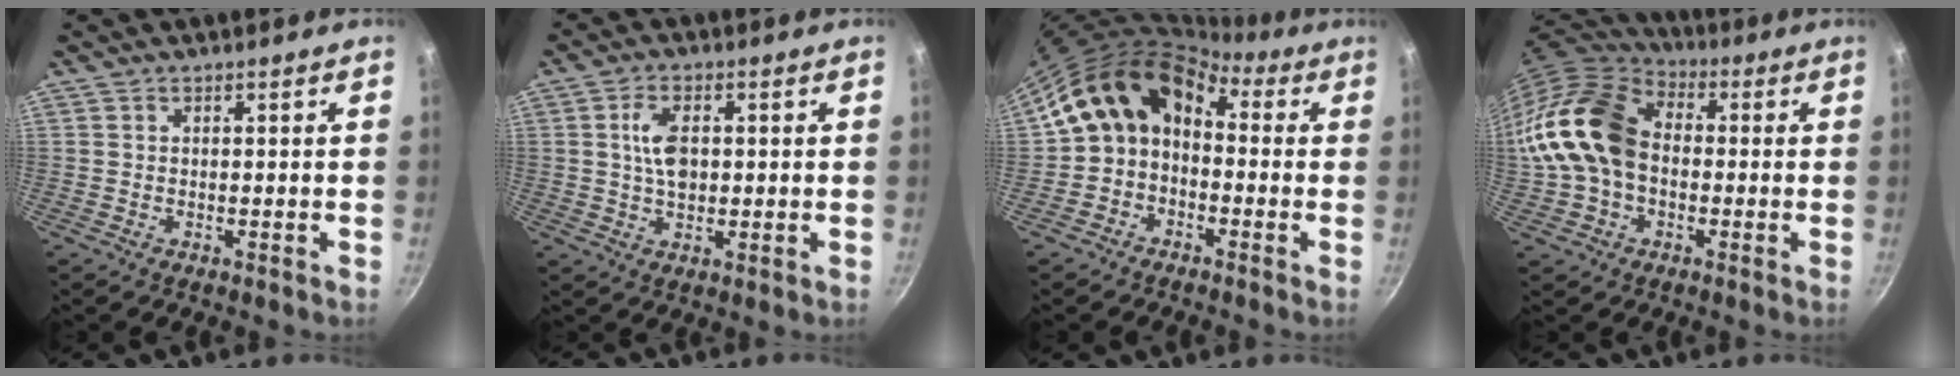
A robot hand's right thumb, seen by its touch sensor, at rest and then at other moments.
{"total": 6.3, "force": [0.9, 3.6, 5.0], "torque": [-0.083, 0.002, 0.013]}
{"total": 12.1, "force": [0.2, 9.1, 8.0], "torque": [-0.114, 0.045, -0.019]}
{"total": 17.5, "force": [-0.6, 12.8, 12.0], "torque": [-0.212, 0.040, -0.024]}